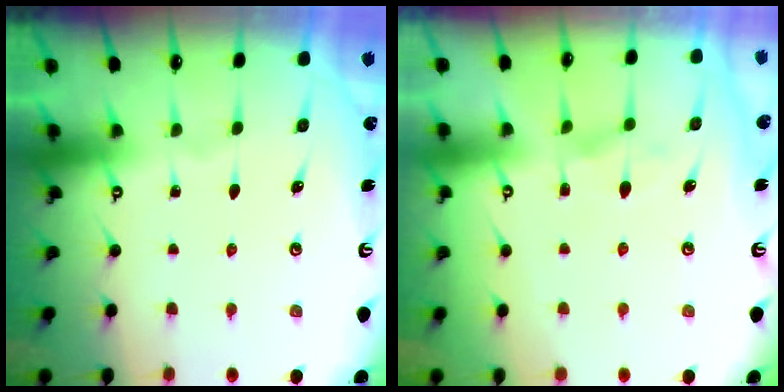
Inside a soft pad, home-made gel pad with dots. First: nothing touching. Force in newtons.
{"total": 2.3, "press": 2.1, "slide": 0.9}